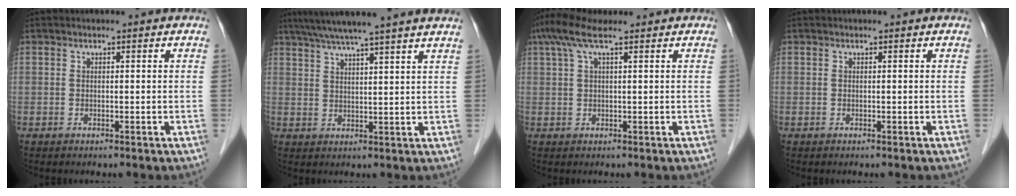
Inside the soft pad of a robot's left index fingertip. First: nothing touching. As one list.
[{"total": 13.1, "force": [11.0, -1.0, 7.1], "torque": [-0.117, 0.029, 0.145]}, {"total": 5.4, "force": [3.5, 0.8, 4.0], "torque": [-0.086, 0.035, 0.066]}, {"total": 0.0}]